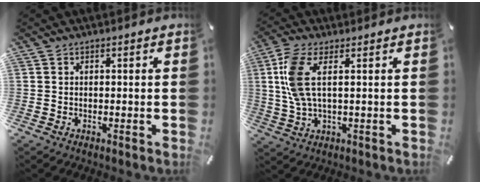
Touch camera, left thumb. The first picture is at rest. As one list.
[{"total": 8.8, "force": [2.0, 3.1, 8.0], "torque": [-0.188, -0.012, 0.028]}]